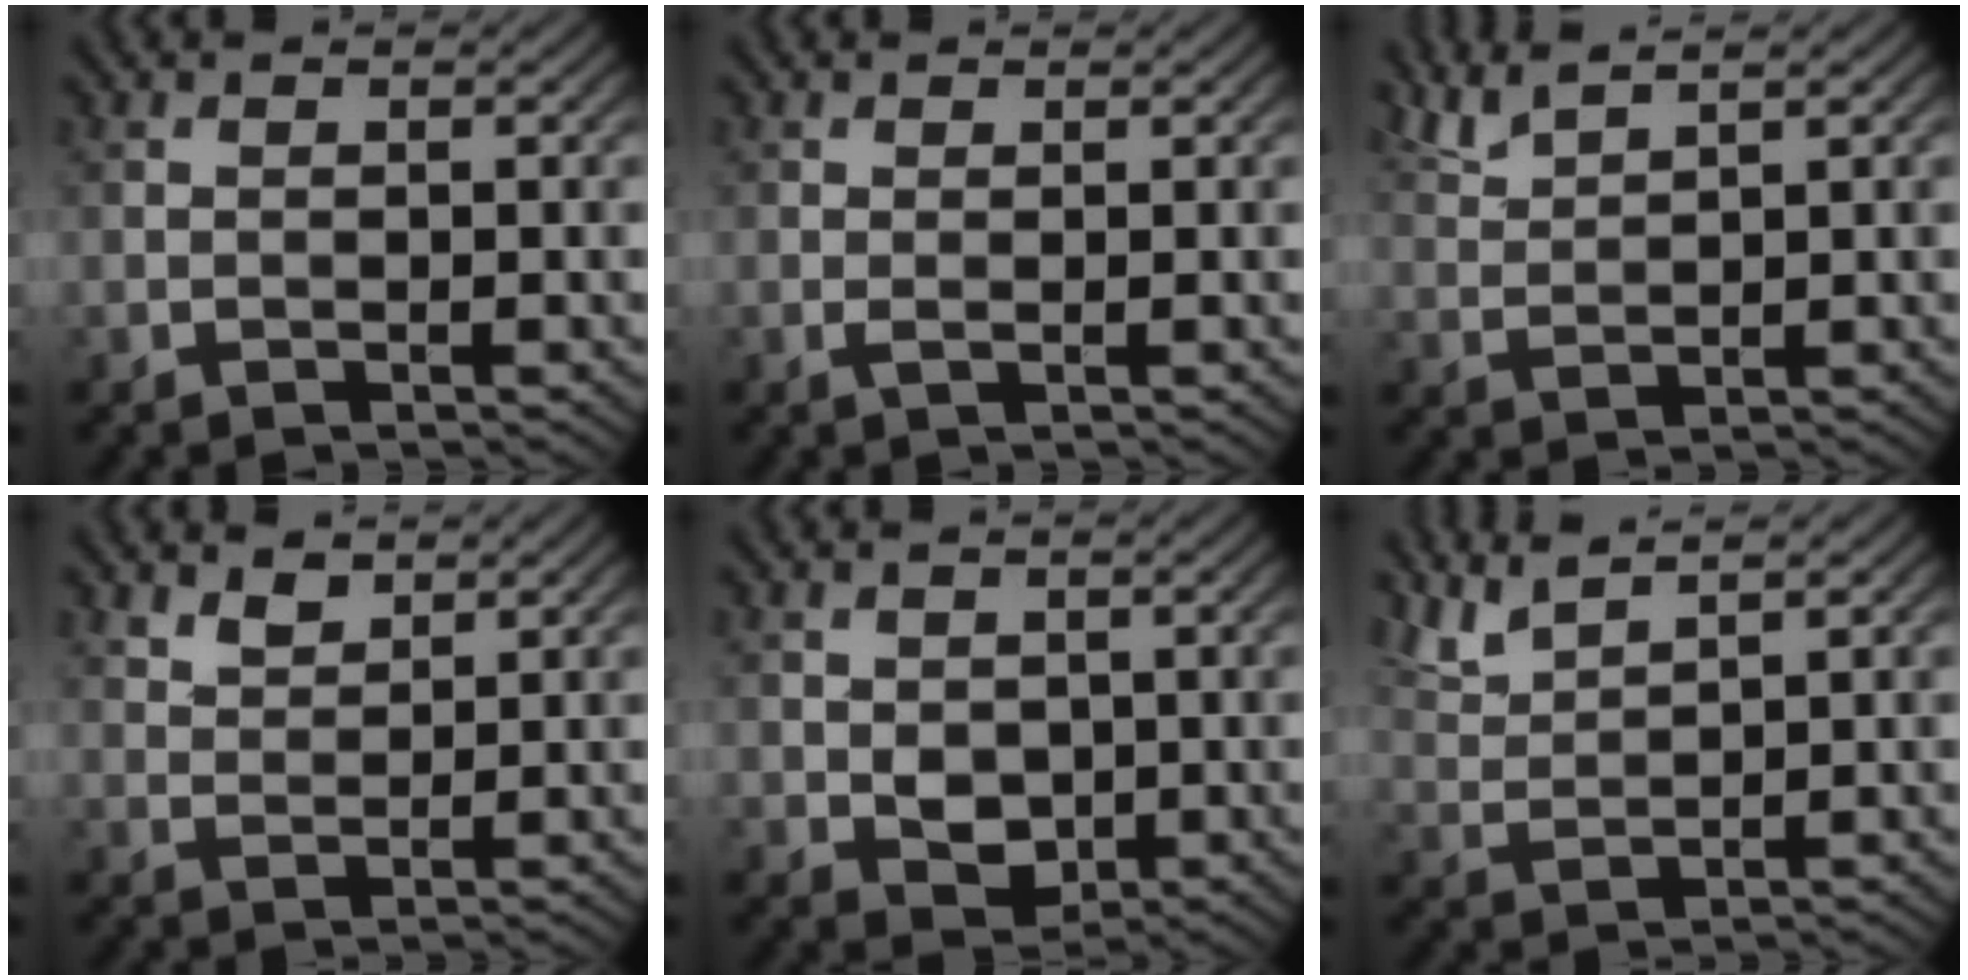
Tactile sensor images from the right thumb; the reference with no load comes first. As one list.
[{"total": 0.8, "force": [0.3, 0.1, 0.7], "torque": [-0.019, 0.001, 0.006]}, {"total": 3.7, "force": [3.1, 0.5, 2.0], "torque": [-0.040, 0.011, 0.068]}, {"total": 2.9, "force": [2.3, 1.2, 1.2], "torque": [-0.029, -0.002, 0.054]}, {"total": 3.6, "force": [0.4, 2.9, 2.1], "torque": [-0.052, -0.009, 0.014]}, {"total": 4.6, "force": [3.9, 0.7, 2.3], "torque": [-0.058, 0.008, 0.086]}]